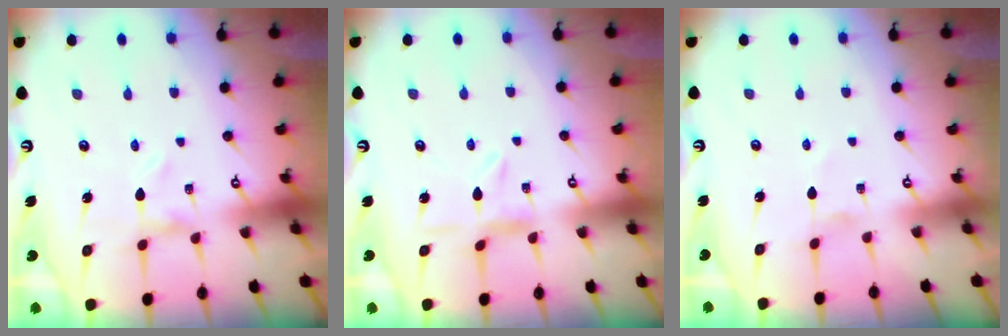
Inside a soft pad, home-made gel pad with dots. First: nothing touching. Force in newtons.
{"total": 1.3, "press": 1.2, "slide": 0.4}
{"total": 0.0}